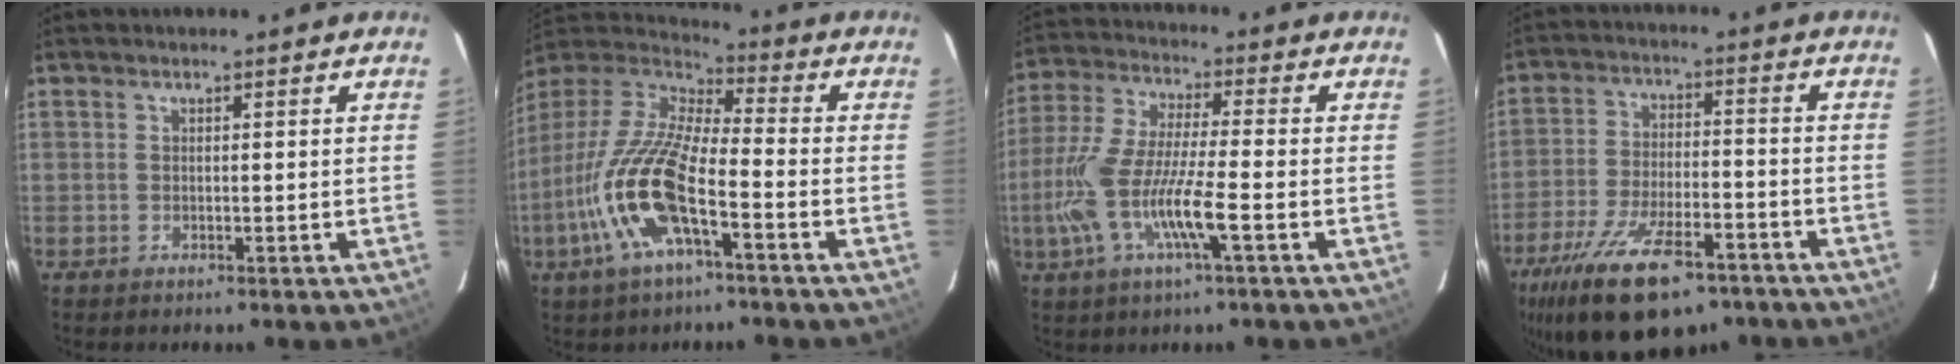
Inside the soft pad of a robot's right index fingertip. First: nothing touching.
{"total": 17.8, "force": [-7.2, 4.8, 15.5], "torque": [-0.322, -0.020, -0.149]}
{"total": 14.3, "force": [-4.5, 1.8, 13.5], "torque": [-0.279, -0.012, -0.089]}
{"total": 20.1, "force": [-13.6, 7.9, 12.5], "torque": [-0.253, -0.035, -0.219]}